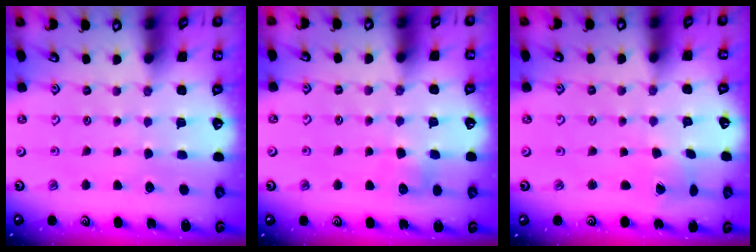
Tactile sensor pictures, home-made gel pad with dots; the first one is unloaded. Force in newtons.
{"total": 5.3, "press": 5.3, "slide": 0.6}
{"total": 1.1, "press": 1.0, "slide": 0.1}